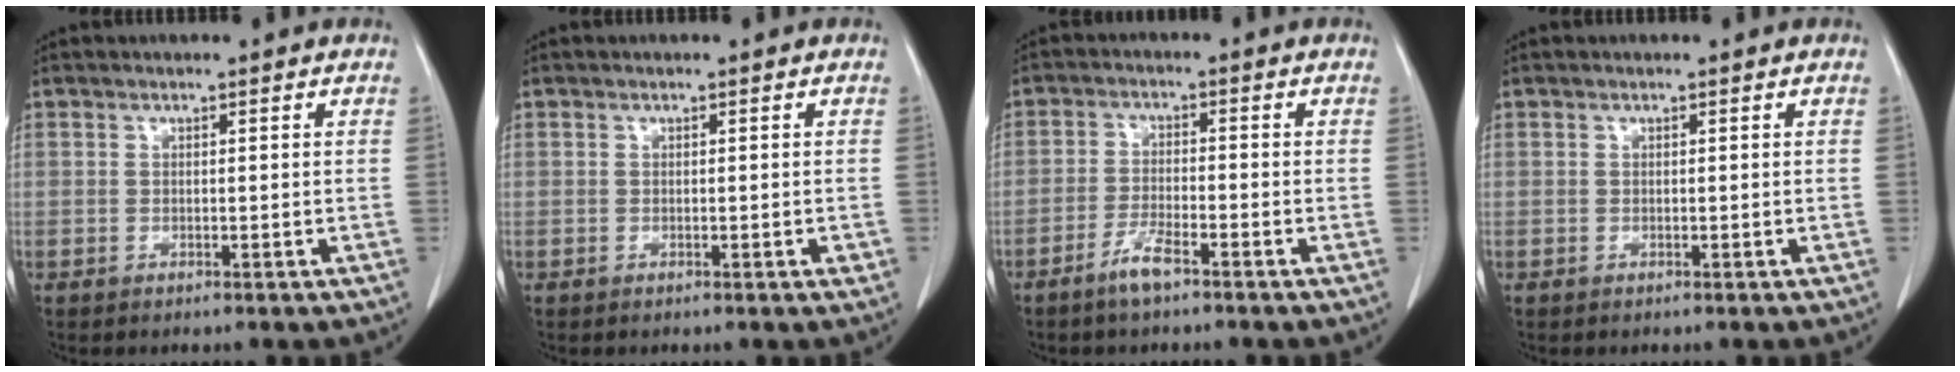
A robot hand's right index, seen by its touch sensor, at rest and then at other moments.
{"total": 0.9, "force": [-0.2, 0.2, 0.9], "torque": [-0.014, -0.002, 0.000]}
{"total": 3.9, "force": [-2.9, 0.4, 2.6], "torque": [-0.057, -0.003, -0.056]}
{"total": 0.0}